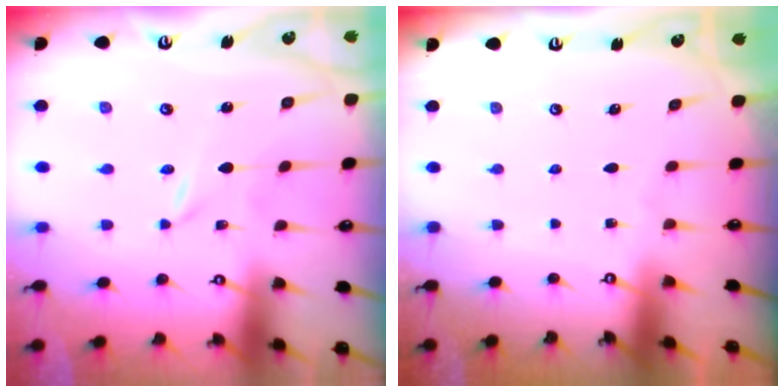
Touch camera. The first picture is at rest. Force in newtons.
{"total": 0.0}